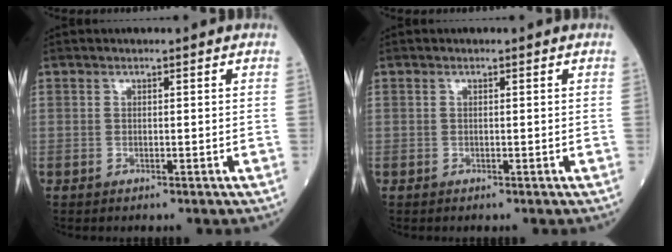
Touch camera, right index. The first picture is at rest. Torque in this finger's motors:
{"motor_torque": [-0.05, -0.02, -0.04, 0.00]}